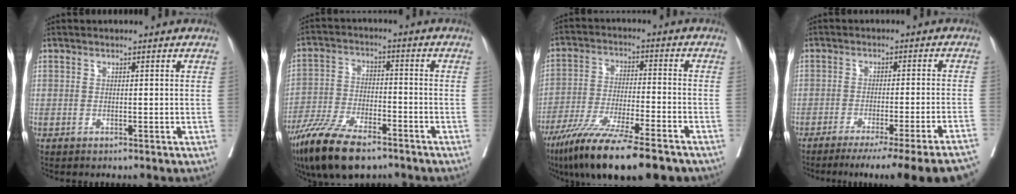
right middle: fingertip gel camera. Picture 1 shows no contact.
{"total": 13.1, "force": [-9.5, 4.1, 8.1], "torque": [-0.154, -0.024, -0.173]}
{"total": 17.3, "force": [-12.8, 2.0, 11.5], "torque": [-0.188, -0.046, -0.215]}
{"total": 19.6, "force": [-17.0, -1.2, 9.7], "torque": [-0.068, -0.035, -0.218]}